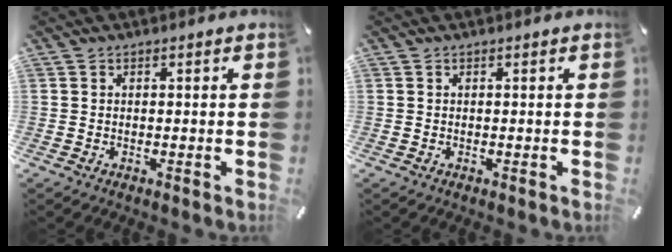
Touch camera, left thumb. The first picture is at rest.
{"total": 0.0}